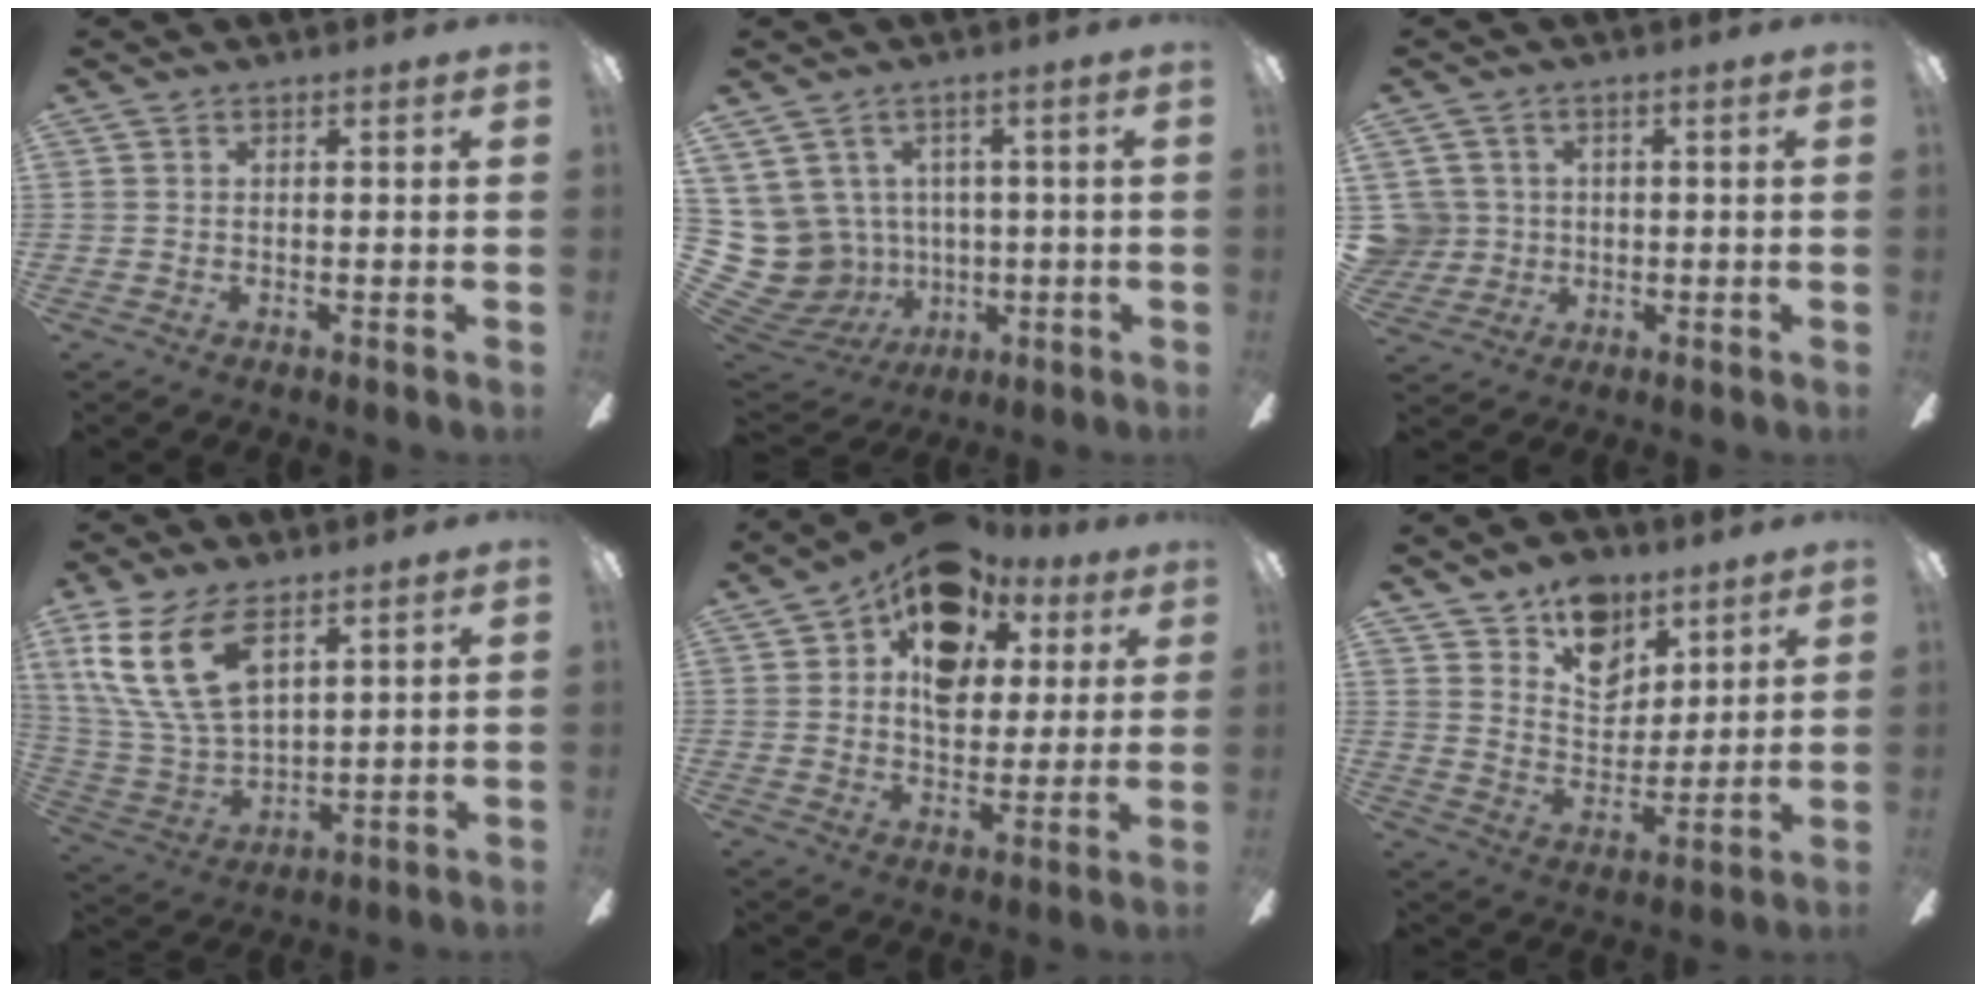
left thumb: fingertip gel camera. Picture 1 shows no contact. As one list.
[{"total": 11.6, "force": [1.4, 10.9, 3.6], "torque": [-0.125, -0.023, 0.043]}, {"total": 6.1, "force": [1.0, 6.0, 1.0], "torque": [-0.047, 0.006, 0.024]}, {"total": 18.7, "force": [9.5, 9.8, 12.7], "torque": [-0.283, -0.029, 0.172]}, {"total": 14.5, "force": [7.8, 9.5, 7.6], "torque": [-0.125, -0.031, 0.145]}, {"total": 13.7, "force": [9.4, 8.6, 4.8], "torque": [-0.078, -0.057, 0.180]}]